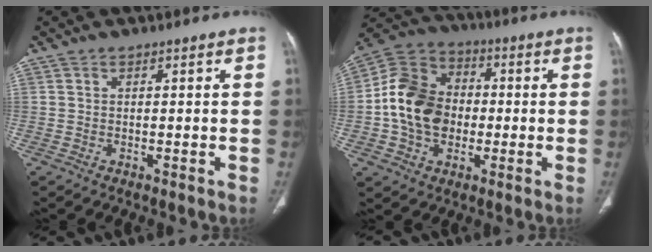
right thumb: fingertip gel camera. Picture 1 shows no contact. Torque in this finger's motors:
{"motor_torque": [1.62, 1.42, 1.16, -0.71, 0.15]}